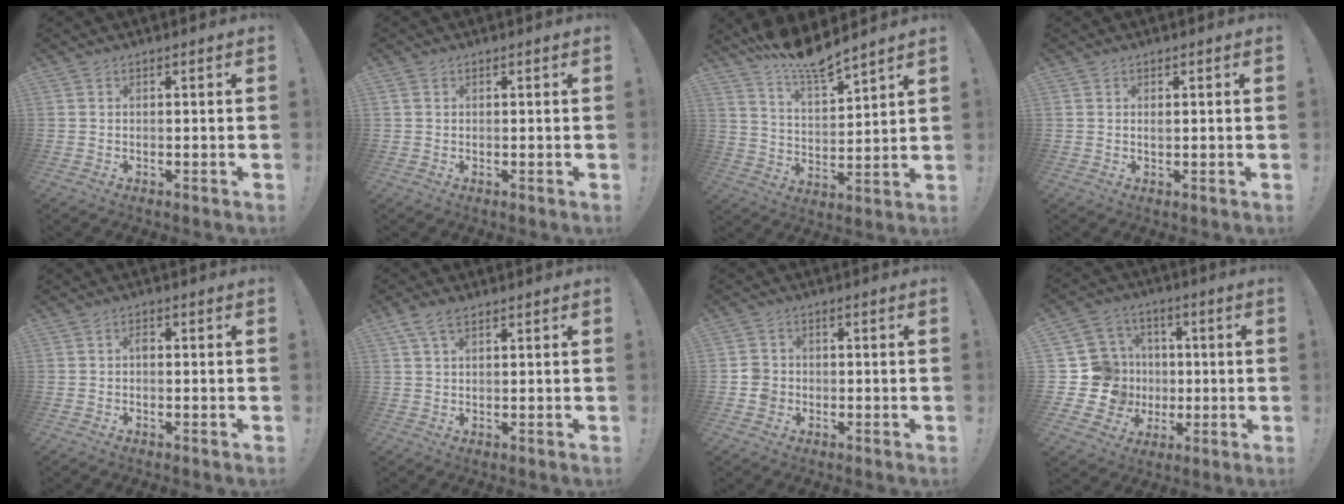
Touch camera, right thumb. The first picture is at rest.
{"total": 0.8, "force": [0.4, 0.7, 0.2], "torque": [-0.002, 0.001, 0.008]}
{"total": 10.3, "force": [9.7, 0.4, 3.4], "torque": [-0.070, -0.082, 0.169]}
{"total": 0.6, "force": [0.2, 0.5, 0.3], "torque": [-0.005, 0.002, 0.003]}
{"total": 1.3, "force": [-0.6, 0.7, 0.9], "torque": [-0.023, 0.007, -0.011]}
{"total": 4.8, "force": [2.7, 2.2, 3.3], "torque": [-0.064, -0.004, 0.051]}
{"total": 4.8, "force": [-1.4, 4.2, 1.7], "torque": [-0.025, 0.011, -0.025]}
{"total": 12.4, "force": [-1.0, 12.0, 2.9], "torque": [-0.038, 0.013, -0.002]}